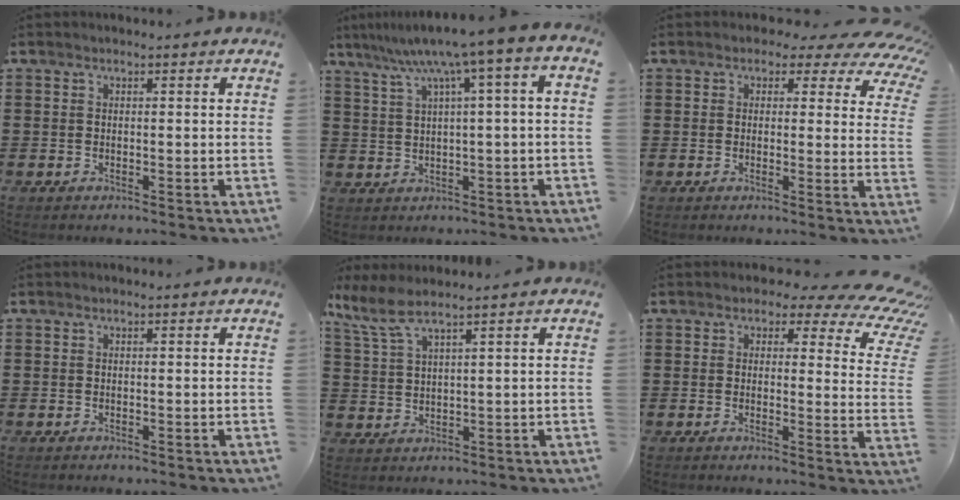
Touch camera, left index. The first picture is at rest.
{"total": 7.2, "force": [2.6, 0.0, 6.7], "torque": [-0.134, -0.015, 0.035]}
{"total": 3.2, "force": [1.9, 2.0, 1.7], "torque": [-0.031, -0.009, 0.025]}
{"total": 0.0}
{"total": 4.8, "force": [3.5, 0.5, 3.2], "torque": [-0.081, -0.010, 0.061]}
{"total": 4.6, "force": [3.0, 2.4, 2.5], "torque": [-0.043, -0.019, 0.044]}